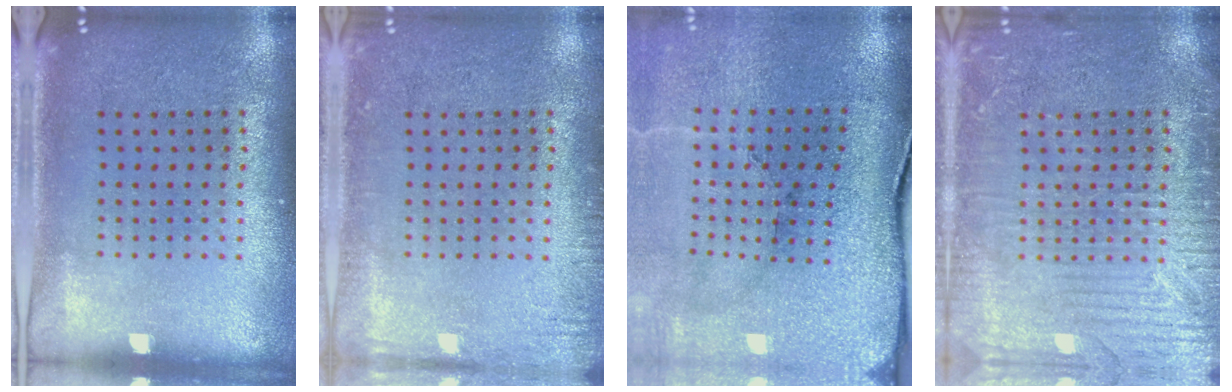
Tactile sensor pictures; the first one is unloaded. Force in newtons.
{"total": 1.7, "press": 1.7, "slide": 0.2}
{"total": 3.6, "press": 3.3, "slide": 1.5}
{"total": 5.1, "press": 5.1, "slide": 0.7}